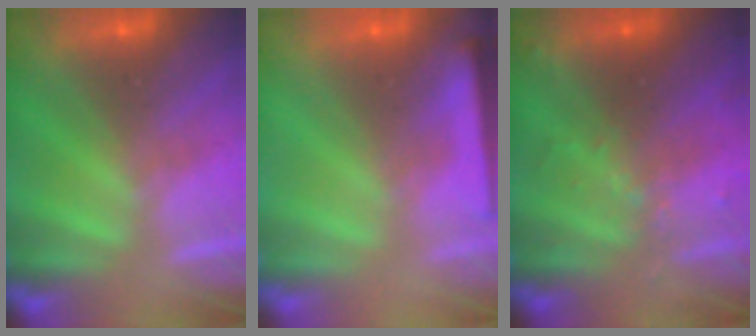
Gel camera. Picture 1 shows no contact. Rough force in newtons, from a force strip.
{"total": 7.8}
{"total": 2.9}